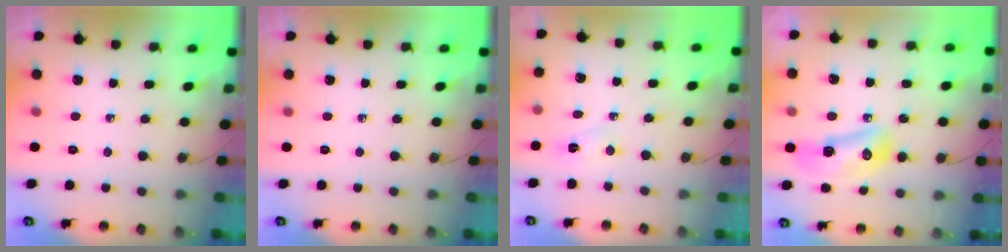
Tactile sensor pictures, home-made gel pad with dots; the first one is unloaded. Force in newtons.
{"total": 0.0}
{"total": 2.3, "press": 2.2, "slide": 0.4}
{"total": 10.5, "press": 10.5, "slide": 1.1}